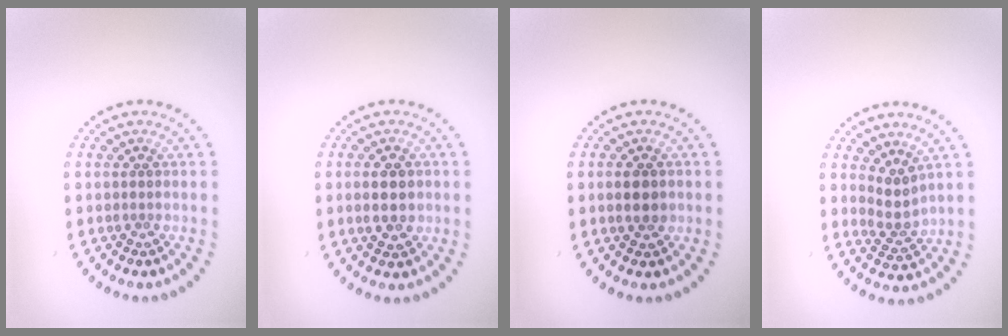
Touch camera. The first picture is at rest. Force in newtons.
{"total": 3.2, "press": 3.2, "slide": 0.2}
{"total": 2.2, "press": 2.2, "slide": 0.1}
{"total": 2.3, "press": 1.7, "slide": 1.5}